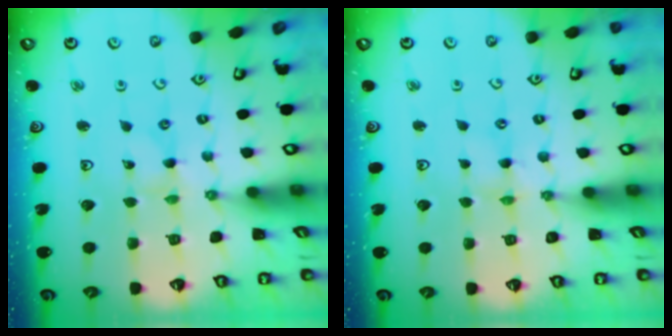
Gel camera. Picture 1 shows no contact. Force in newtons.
{"total": 0.8, "press": 0.7, "slide": 0.2}